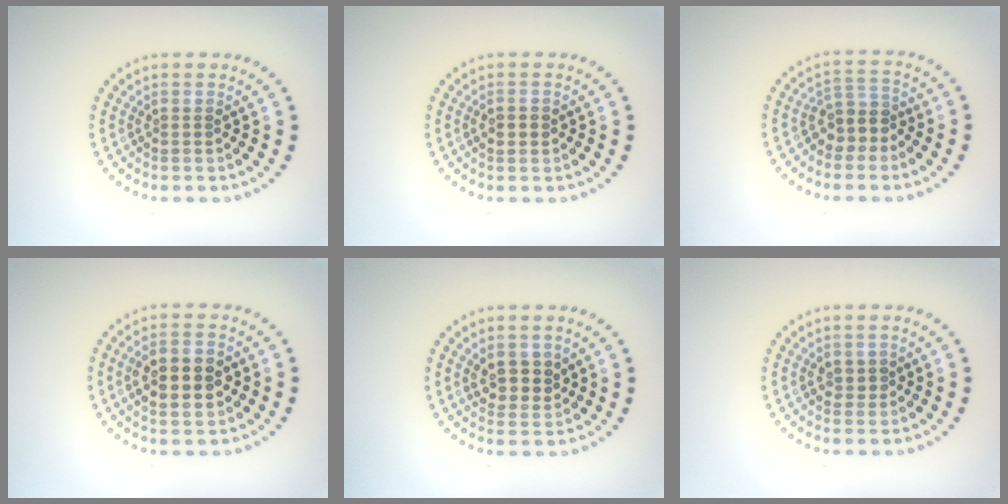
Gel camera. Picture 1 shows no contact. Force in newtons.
{"total": 1.7, "press": 1.7, "slide": 0.1}
{"total": 3.0, "press": 2.5, "slide": 1.7}
{"total": 5.2, "press": 5.1, "slide": 0.3}
{"total": 3.0, "press": 2.8, "slide": 0.9}
{"total": 0.9, "press": 0.9, "slide": 0.2}